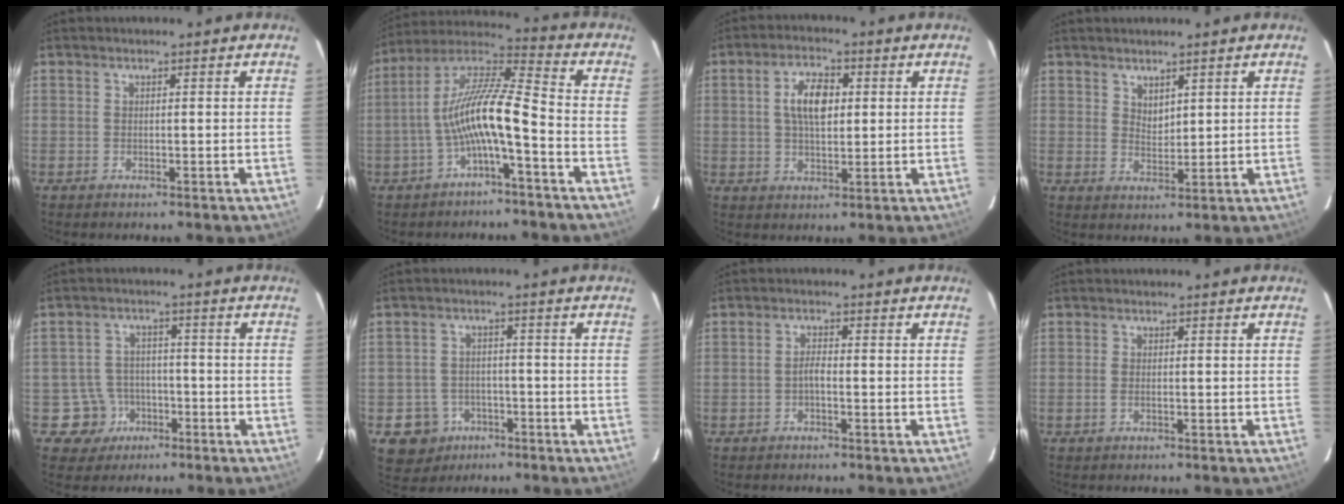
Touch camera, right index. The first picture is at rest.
{"total": 12.0, "force": [-3.7, 1.7, 11.3], "torque": [-0.230, 0.017, -0.071]}
{"total": 7.2, "force": [1.4, 3.6, 6.1], "torque": [-0.111, 0.012, 0.027]}
{"total": 2.8, "force": [2.1, 1.4, 1.2], "torque": [-0.016, -0.002, 0.039]}
{"total": 6.1, "force": [-3.0, 5.3, 0.1], "torque": [-0.018, 0.024, -0.042]}
{"total": 7.3, "force": [-3.7, 6.2, 0.9], "torque": [-0.037, 0.024, -0.049]}
{"total": 1.6, "force": [-0.8, 0.4, 1.3], "torque": [-0.025, 0.006, -0.016]}
{"total": 1.0, "force": [-0.3, 0.5, 0.8], "torque": [-0.019, 0.000, -0.007]}